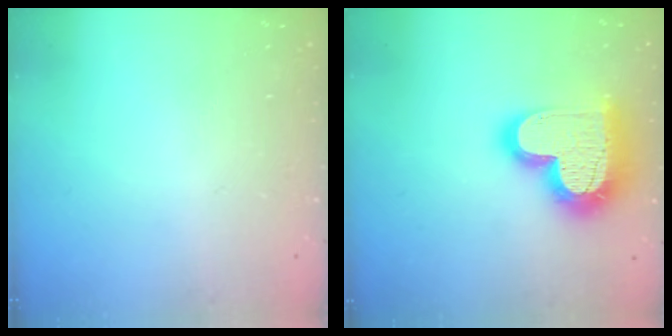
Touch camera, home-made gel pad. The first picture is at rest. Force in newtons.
{"total": 23.3, "press": 23.2, "slide": 1.9}